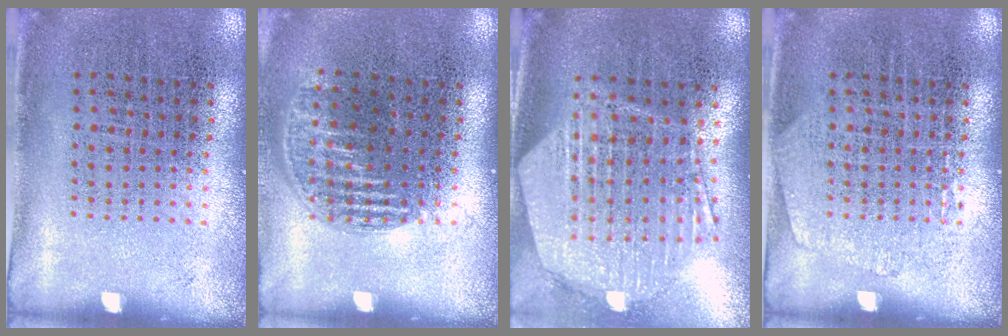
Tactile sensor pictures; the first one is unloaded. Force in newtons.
{"total": 1.1, "press": 1.0, "slide": 0.5}
{"total": 1.8, "press": 1.7, "slide": 0.7}
{"total": 1.0, "press": 1.0, "slide": 0.1}